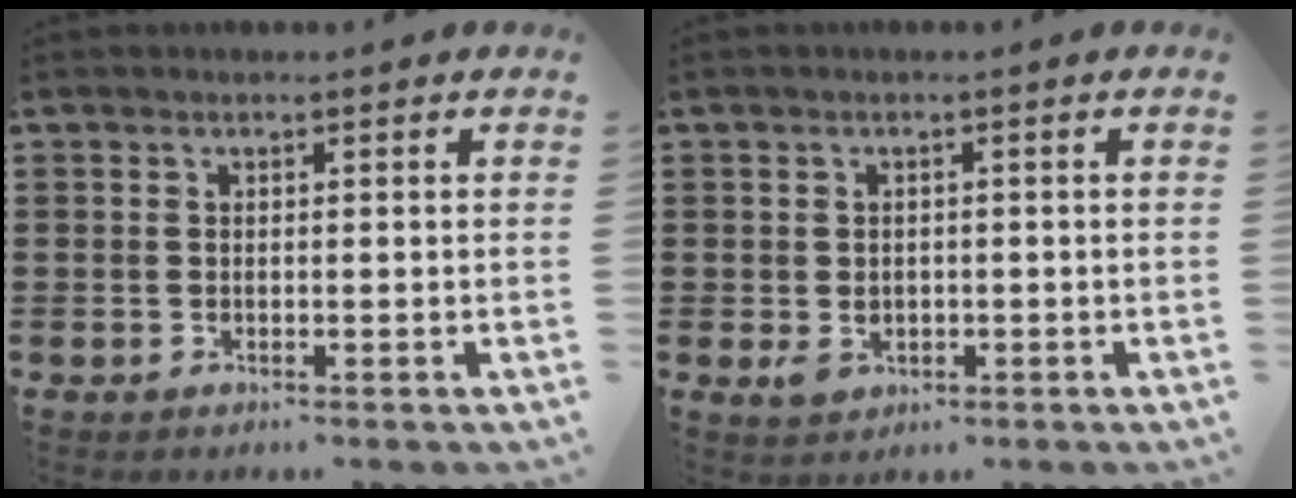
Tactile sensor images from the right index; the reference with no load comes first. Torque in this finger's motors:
{"motor_torque": [1.09, 1.05, 0.04, 0.01]}